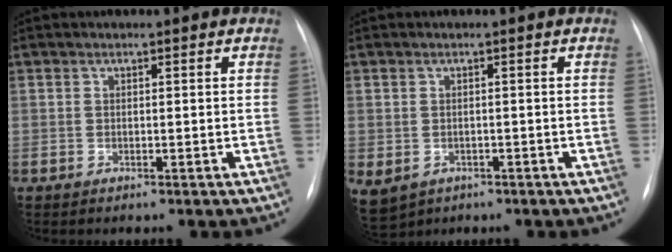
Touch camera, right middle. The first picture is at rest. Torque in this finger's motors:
{"motor_torque": [0.94, -0.88, 0.71, 0.21]}